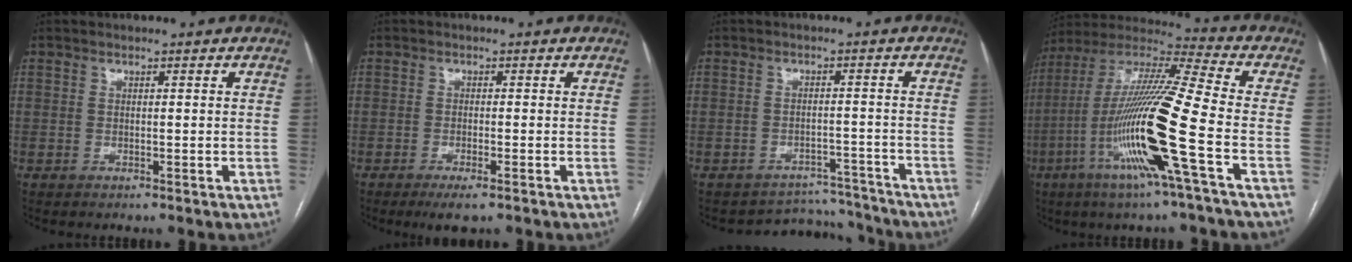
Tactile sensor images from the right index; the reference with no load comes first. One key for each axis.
{"total": 3.2, "fx": -2.0, "fy": 0.6, "fz": 2.4, "tx": -0.037, "ty": -0.005, "tz": -0.031}
{"total": 6.6, "fx": -6.1, "fy": 1.6, "fz": -1.9, "tx": 0.035, "ty": 0.033, "tz": -0.078}
{"total": 20.2, "fx": -6.4, "fy": -0.5, "fz": 19.1, "tx": -0.395, "ty": -0.021, "tz": -0.135}